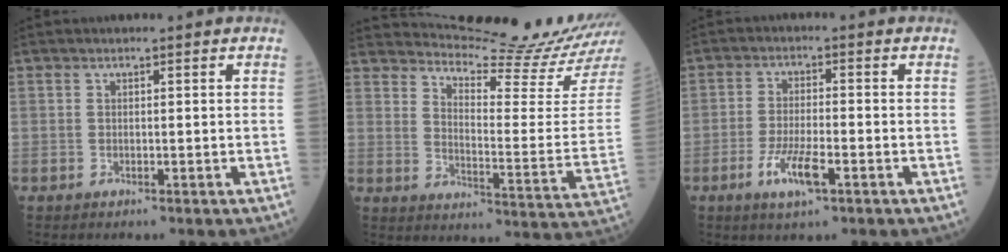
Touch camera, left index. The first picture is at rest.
{"total": 16.6, "force": [16.2, -2.6, 2.7], "torque": [-0.053, -0.121, 0.210]}
{"total": 5.9, "force": [-2.8, 1.2, 5.0], "torque": [-0.107, -0.007, -0.050]}